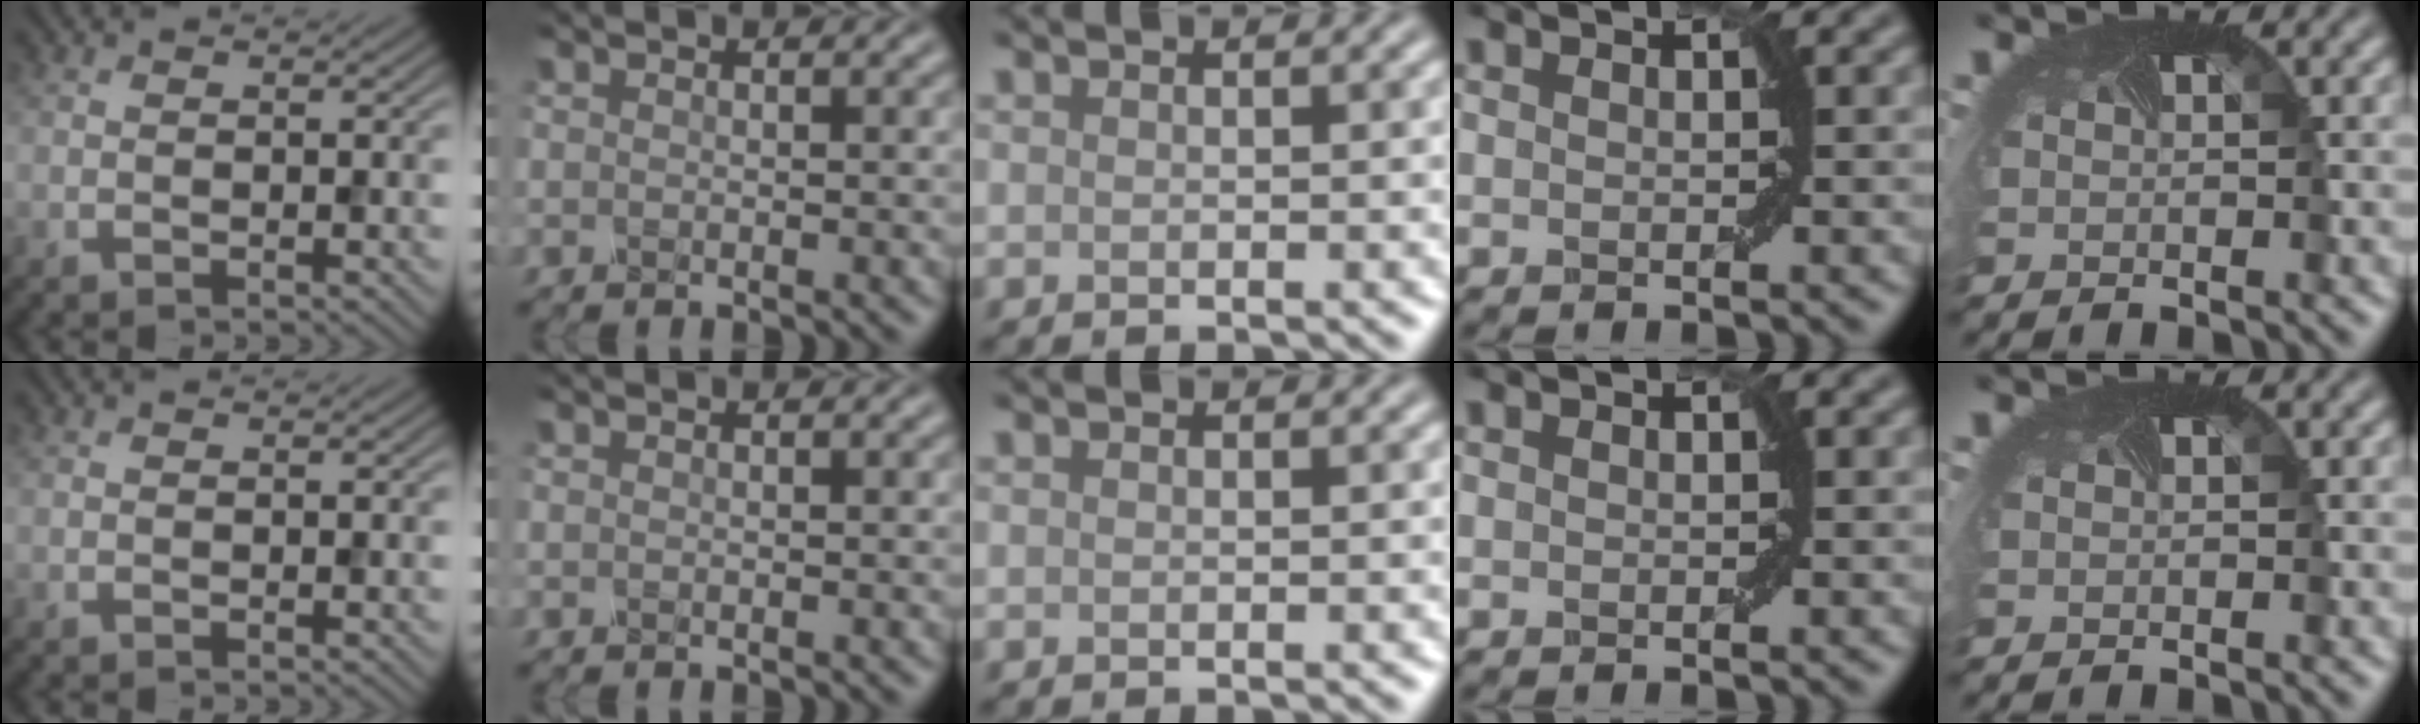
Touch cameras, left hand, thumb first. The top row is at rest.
{}